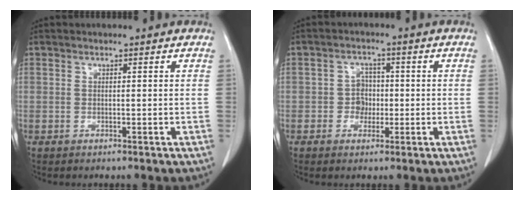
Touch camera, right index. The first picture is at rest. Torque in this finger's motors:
{"motor_torque": [0.28, -0.19, 0.00, 0.02]}